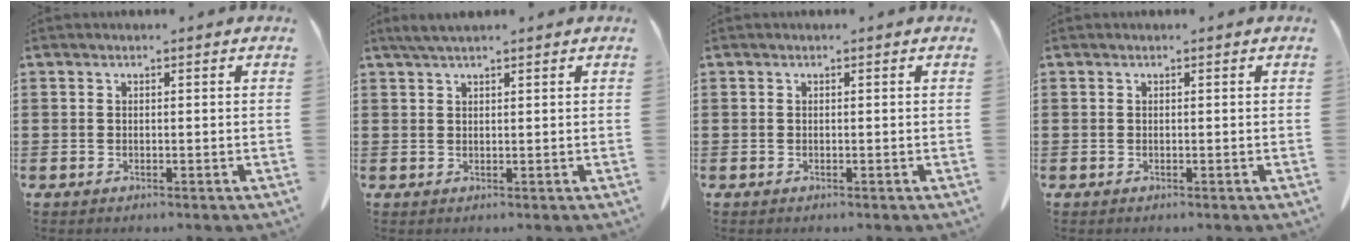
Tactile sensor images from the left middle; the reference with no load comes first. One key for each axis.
{"total": 2.0, "fx": 1.6, "fy": 0.1, "fz": 1.3, "tx": -0.027, "ty": -0.001, "tz": 0.030}
{"total": 0.0}
{"total": 0.0}